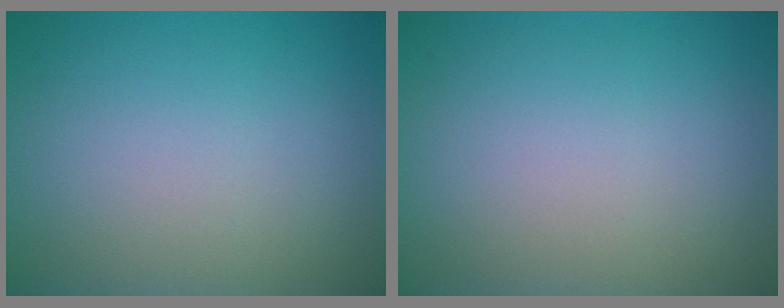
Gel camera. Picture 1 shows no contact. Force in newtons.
{"total": 0.0}